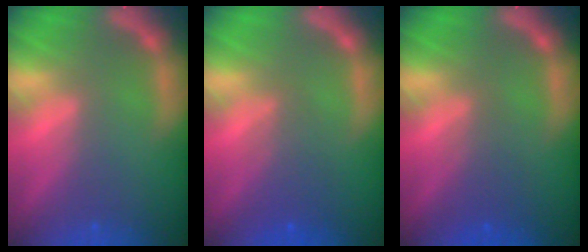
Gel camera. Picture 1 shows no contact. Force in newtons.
{"total": 3.0}
{"total": 2.5}